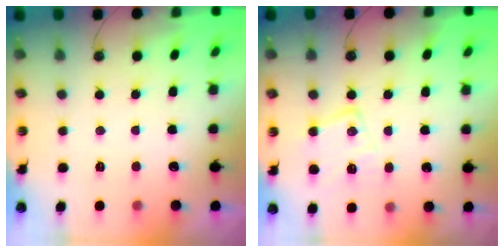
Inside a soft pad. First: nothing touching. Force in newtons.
{"total": 13.6, "press": 13.5, "slide": 1.4}